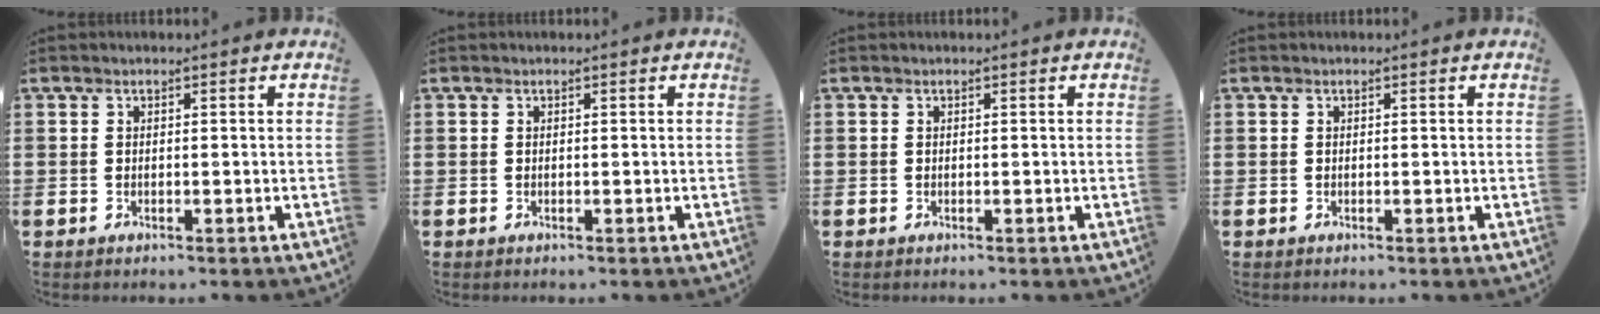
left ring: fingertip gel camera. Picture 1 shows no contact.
{"total": 0.0}
{"total": 0.0}
{"total": 0.0}